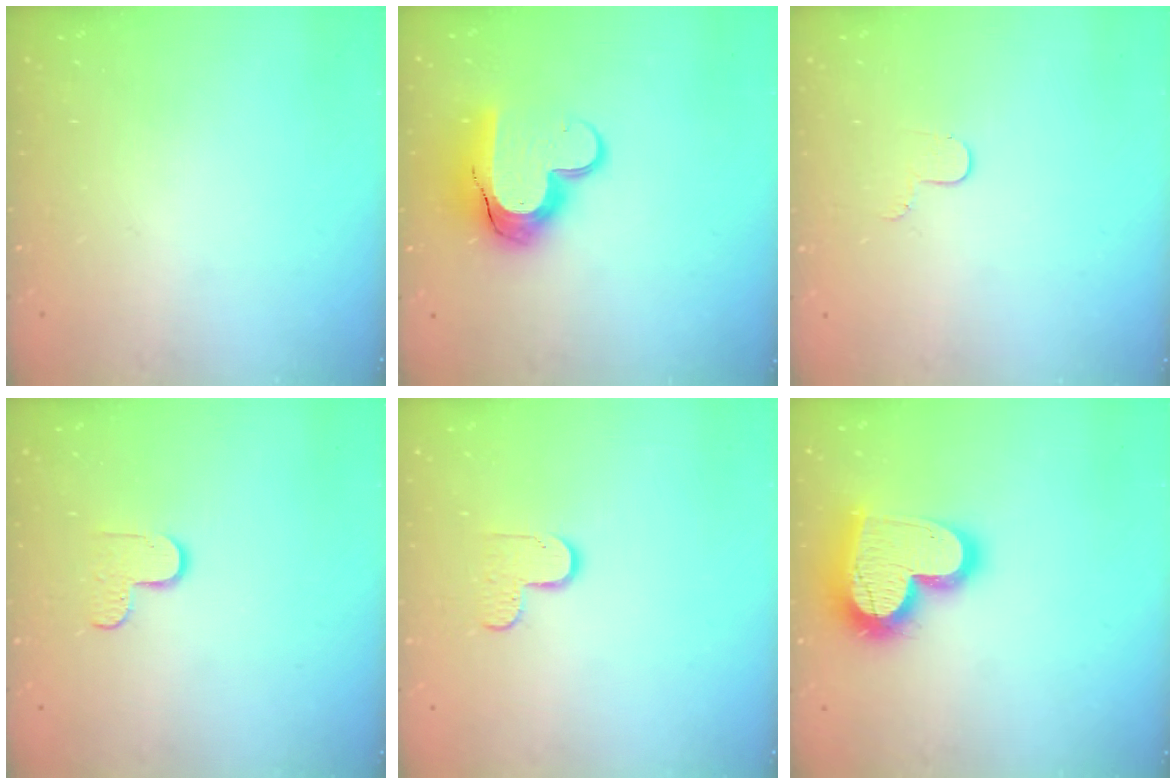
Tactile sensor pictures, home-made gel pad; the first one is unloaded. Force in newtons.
{"total": 14.0, "press": 13.9, "slide": 0.7}
{"total": 3.4, "press": 3.4, "slide": 0.4}
{"total": 5.1, "press": 5.1, "slide": 0.5}
{"total": 5.7, "press": 5.7, "slide": 0.4}
{"total": 20.1, "press": 20.1, "slide": 1.7}